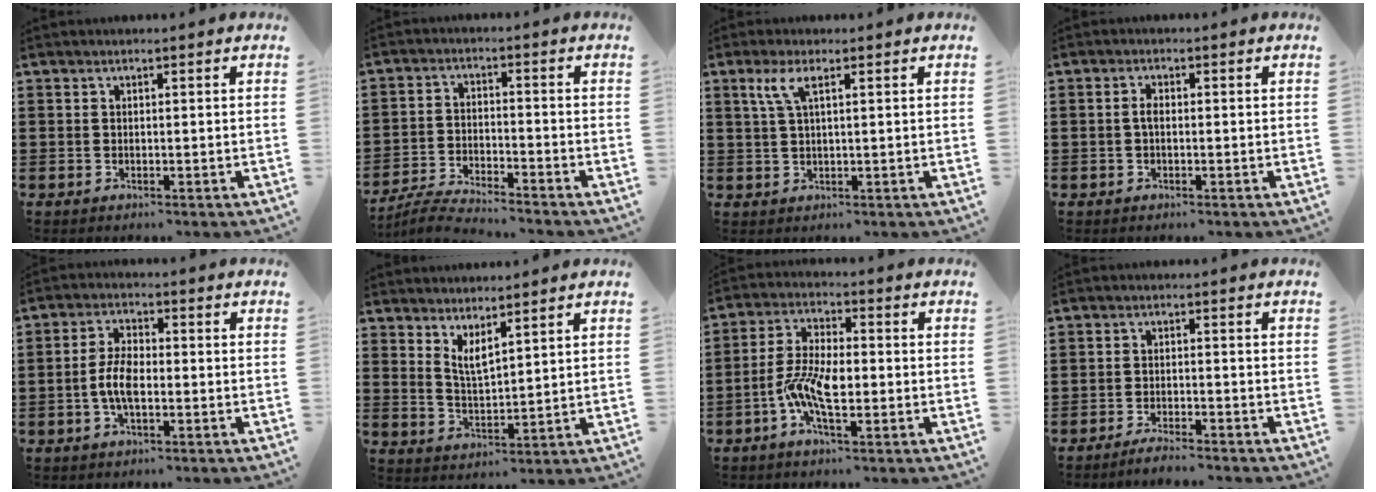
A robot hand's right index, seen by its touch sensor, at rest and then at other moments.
{"total": 4.9, "force": [-4.8, 0.1, 1.0], "torque": [-0.033, -0.005, -0.100]}
{"total": 3.4, "force": [1.4, 0.8, 3.0], "torque": [-0.064, 0.006, 0.023]}
{"total": 1.6, "force": [-0.2, 0.6, 1.5], "torque": [-0.035, -0.002, -0.007]}
{"total": 5.5, "force": [-1.0, 2.5, 4.8], "torque": [-0.113, -0.002, -0.026]}
{"total": 3.5, "force": [2.7, 0.6, 2.1], "torque": [-0.048, -0.003, 0.049]}
{"total": 7.8, "force": [-2.4, 2.9, 6.8], "torque": [-0.154, -0.009, -0.052]}
{"total": 2.4, "force": [-2.3, -0.1, 0.6], "torque": [-0.013, 0.003, -0.046]}